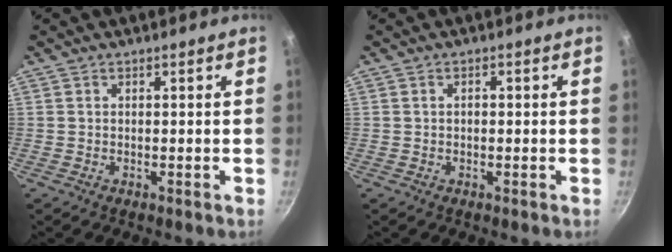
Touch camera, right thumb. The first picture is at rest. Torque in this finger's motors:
{"motor_torque": [-0.44, -0.43, 0.46, -0.02, 0.05]}